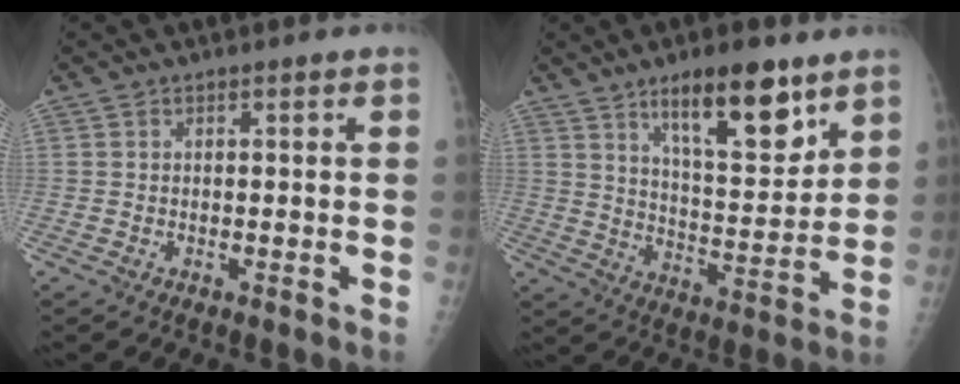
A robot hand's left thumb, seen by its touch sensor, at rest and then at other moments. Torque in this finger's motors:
{"motor_torque": [3.07, 1.93, 1.40, -0.66, 0.37]}